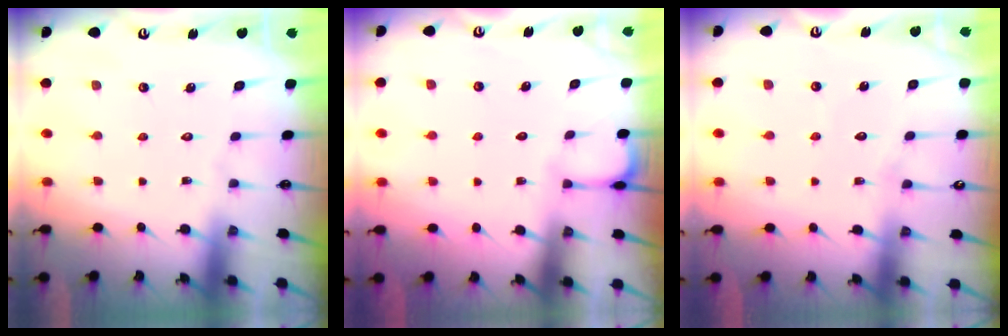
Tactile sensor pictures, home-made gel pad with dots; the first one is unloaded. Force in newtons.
{"total": 0.8, "press": 0.8, "slide": 0.0}
{"total": 5.8, "press": 5.8, "slide": 0.6}